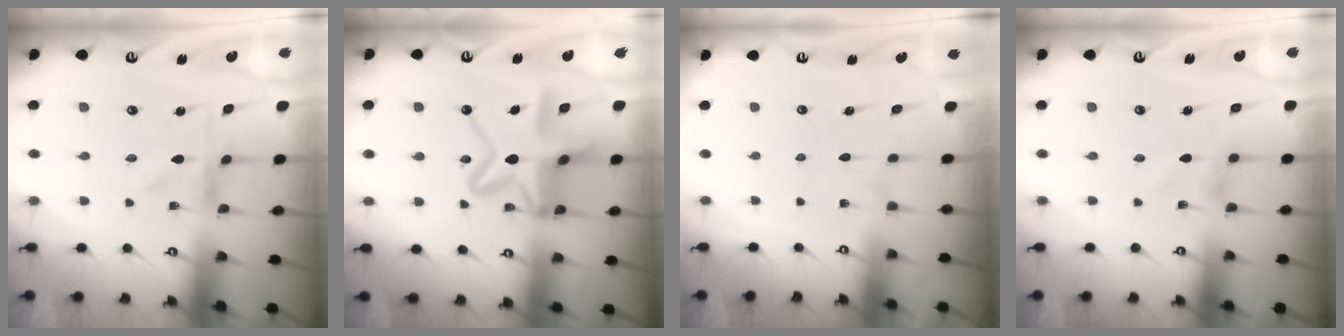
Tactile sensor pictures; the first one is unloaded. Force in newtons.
{"total": 17.3, "press": 17.2, "slide": 1.6}
{"total": 1.6, "press": 1.6, "slide": 0.1}
{"total": 0.0}